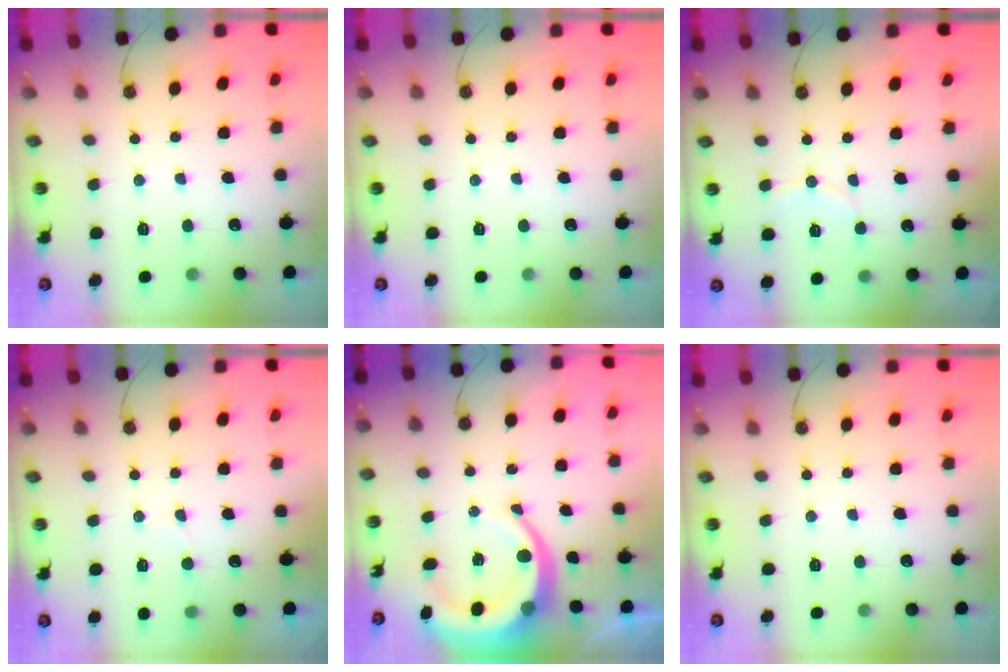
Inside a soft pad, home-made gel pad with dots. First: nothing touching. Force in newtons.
{"total": 0.0}
{"total": 5.6, "press": 5.5, "slide": 0.6}
{"total": 5.4, "press": 5.2, "slide": 1.5}
{"total": 12.6, "press": 12.3, "slide": 2.6}
{"total": 0.0}